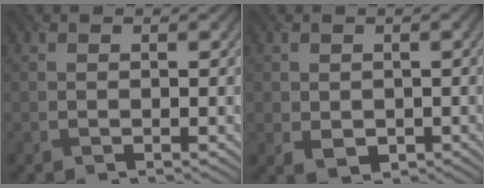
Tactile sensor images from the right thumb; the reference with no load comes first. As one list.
[{"total": 1.9, "force": [-0.1, 1.8, 0.8], "torque": [-0.022, -0.006, 0.002]}]